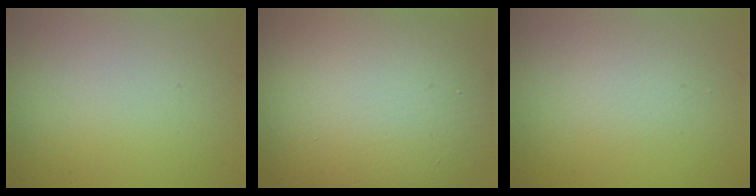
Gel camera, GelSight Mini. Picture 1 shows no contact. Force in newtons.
{"total": 17.1, "press": 17.1, "slide": 1.0}
{"total": 1.3, "press": 1.3, "slide": 0.1}